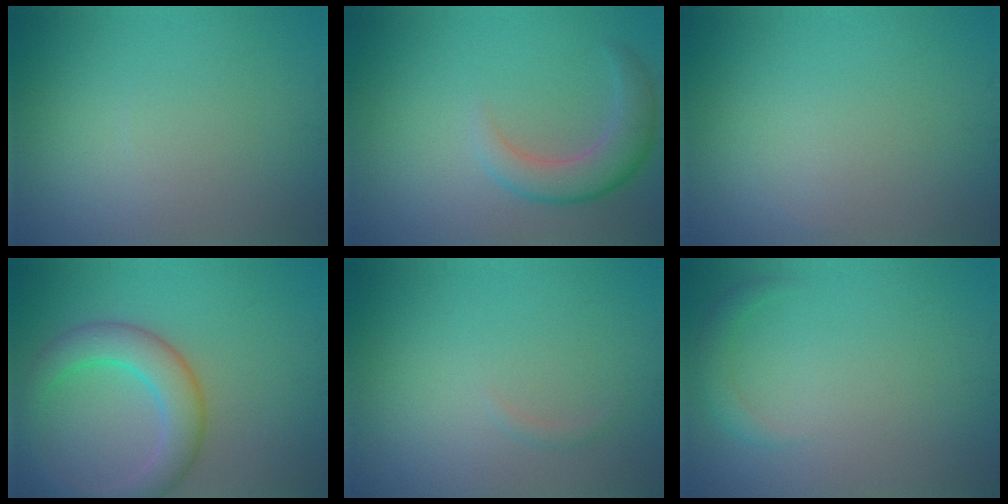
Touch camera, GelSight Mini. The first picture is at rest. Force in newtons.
{"total": 4.0, "press": 3.9, "slide": 0.5}
{"total": 0.0}
{"total": 5.6, "press": 5.6, "slide": 0.4}
{"total": 0.5, "press": 0.5, "slide": 0.0}
{"total": 1.5, "press": 1.5, "slide": 0.1}